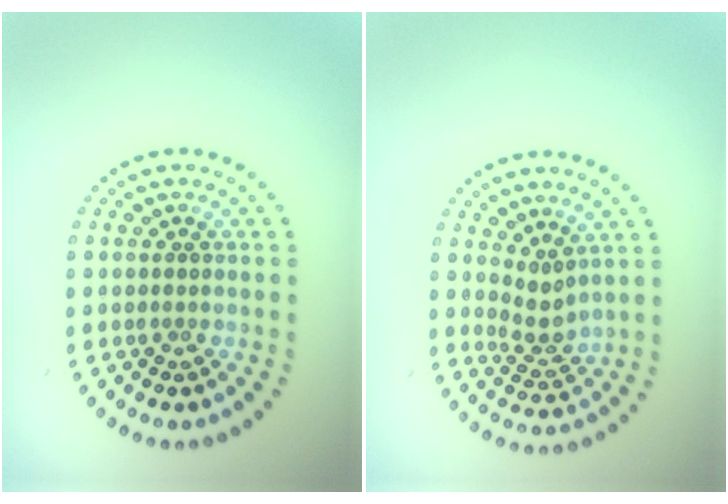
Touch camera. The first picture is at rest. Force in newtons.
{"total": 2.0, "press": 1.3, "slide": 1.6}